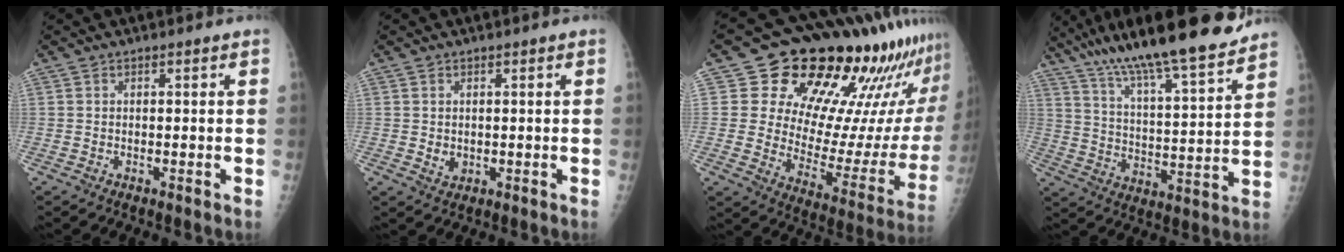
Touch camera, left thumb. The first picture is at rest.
{"total": 2.0, "force": [0.2, 1.7, 1.0], "torque": [-0.012, -0.003, 0.009]}
{"total": 25.7, "force": [19.2, 10.3, 13.6], "torque": [-0.152, -0.112, 0.263]}
{"total": 21.8, "force": [17.4, 3.5, 12.6], "torque": [-0.192, -0.060, 0.287]}